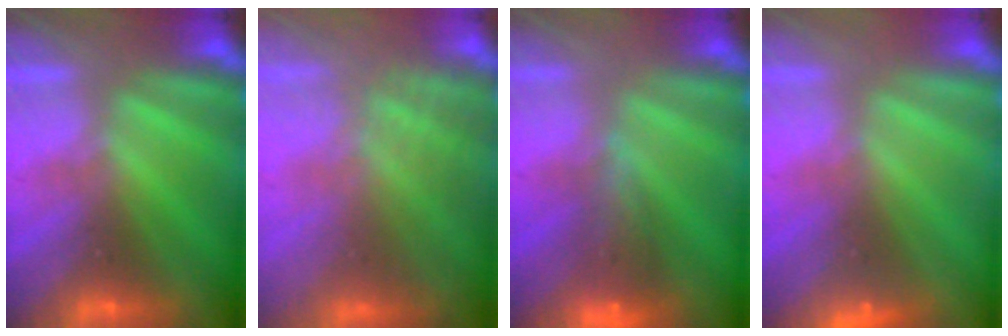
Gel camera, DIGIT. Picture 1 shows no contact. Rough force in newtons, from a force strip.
{"total": 7.7}
{"total": 6.3}
{"total": 2.3}